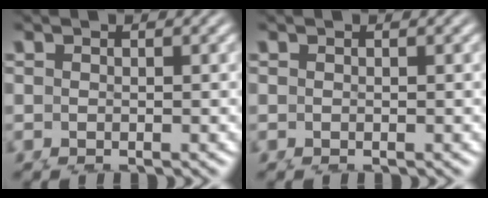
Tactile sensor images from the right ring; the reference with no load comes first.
{"total": 0.0}